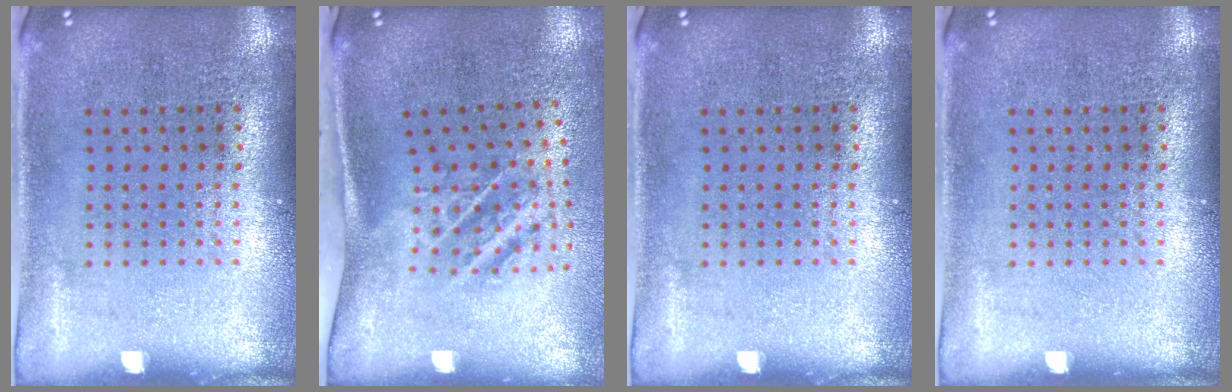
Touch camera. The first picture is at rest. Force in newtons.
{"total": 2.0, "press": 1.2, "slide": 1.6}
{"total": 0.0}
{"total": 0.0}